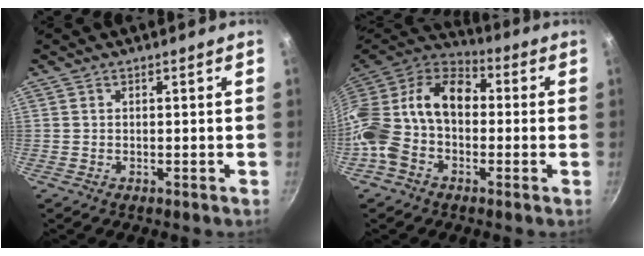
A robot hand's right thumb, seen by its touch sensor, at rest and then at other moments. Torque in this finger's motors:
{"motor_torque": [2.68, 2.33, 1.70, -1.07, 0.25]}